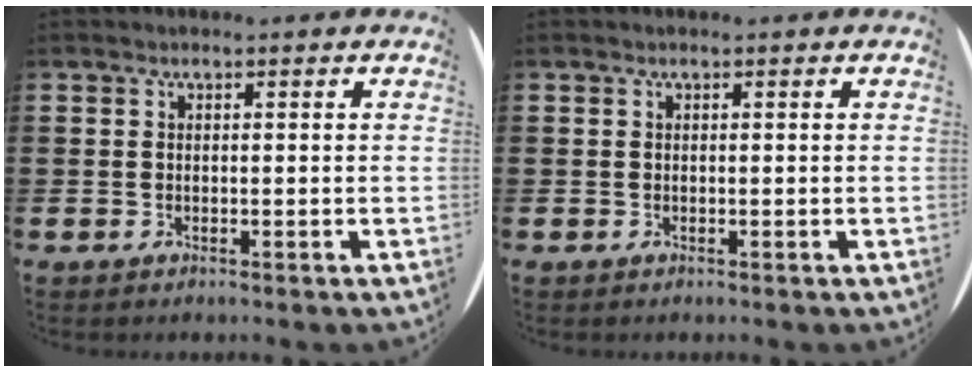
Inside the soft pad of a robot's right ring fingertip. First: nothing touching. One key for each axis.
{"total": 0.0}